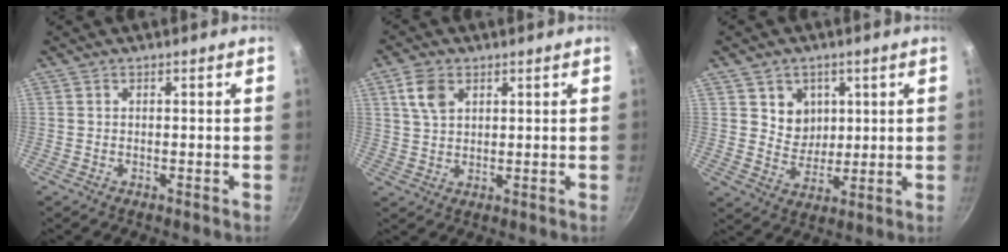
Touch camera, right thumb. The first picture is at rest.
{"total": 5.5, "force": [2.4, 3.5, 3.5], "torque": [-0.059, -0.003, 0.047]}
{"total": 6.7, "force": [2.3, 6.0, 2.0], "torque": [0.002, -0.017, 0.043]}